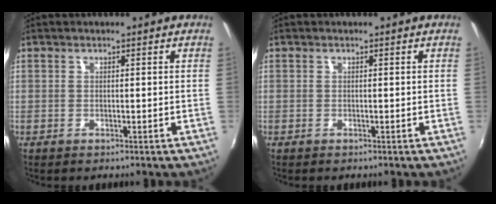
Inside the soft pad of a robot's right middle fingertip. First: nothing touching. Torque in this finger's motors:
{"motor_torque": [-0.39, -0.01, -0.02, -0.01]}